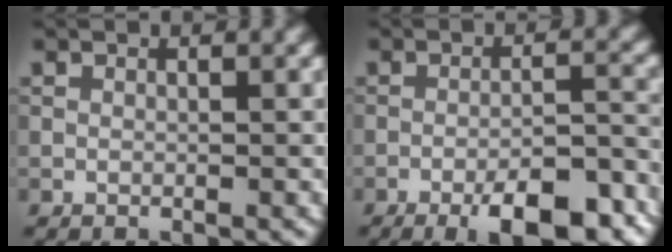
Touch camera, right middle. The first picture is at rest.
{"total": 8.2, "force": [-5.1, 2.2, 6.1], "torque": [-0.088, 0.002, -0.070]}